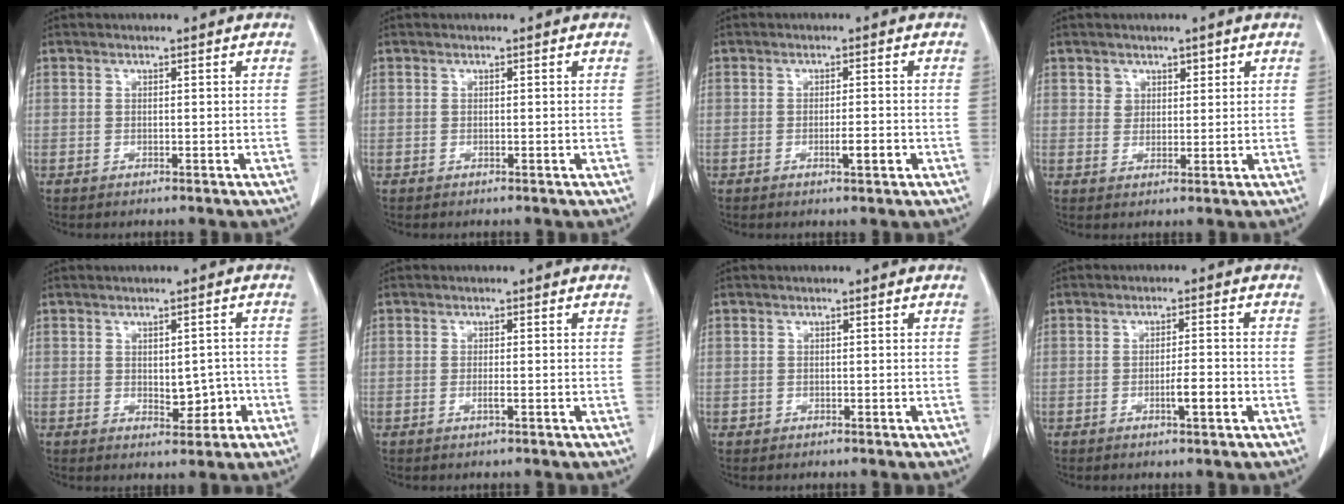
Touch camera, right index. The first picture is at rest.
{"total": 0.0}
{"total": 3.0, "force": [-1.0, 0.6, 2.8], "torque": [-0.049, 0.000, -0.012]}
{"total": 3.0, "force": [1.7, 2.4, 0.7], "torque": [-0.003, 0.002, 0.031]}
{"total": 4.9, "force": [-1.0, 2.9, 3.9], "torque": [-0.048, 0.010, -0.001]}
{"total": 1.4, "force": [-0.4, 0.3, 1.3], "torque": [-0.028, -0.001, -0.006]}
{"total": 0.7, "force": [-0.1, 0.7, 0.1], "torque": [0.003, 0.004, -0.001]}
{"total": 4.1, "force": [-1.4, 0.7, 3.7], "torque": [-0.062, 0.001, -0.020]}